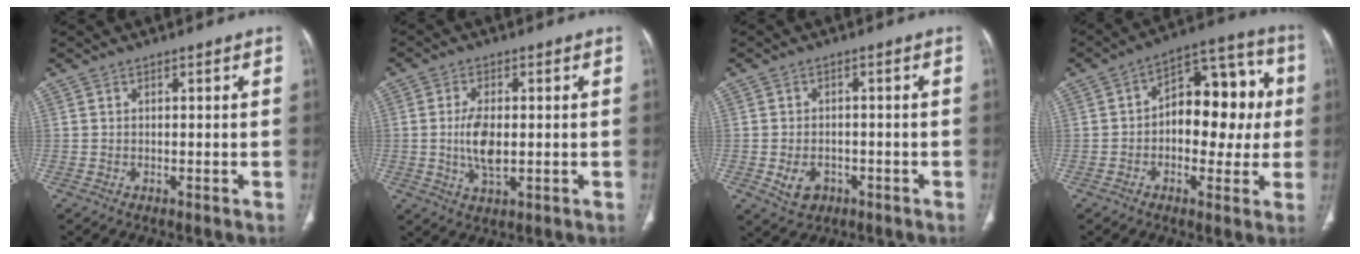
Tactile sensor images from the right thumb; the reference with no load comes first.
{"total": 6.6, "force": [-0.2, 3.2, 5.8], "torque": [-0.115, -0.005, -0.002]}
{"total": 4.6, "force": [-1.8, 3.4, 2.5], "torque": [-0.037, 0.009, -0.019]}
{"total": 16.2, "force": [0.6, 9.8, 13.0], "torque": [-0.128, 0.044, 0.003]}